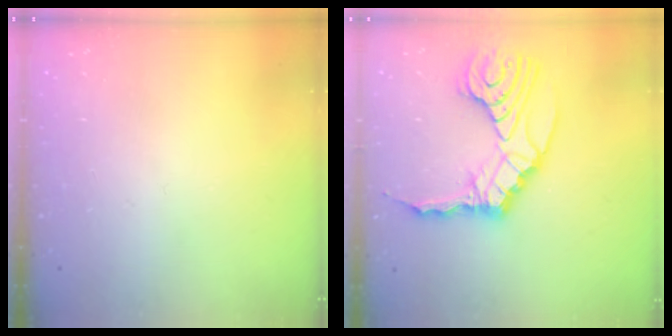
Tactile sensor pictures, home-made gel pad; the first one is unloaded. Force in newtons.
{"total": 15.4, "press": 15.2, "slide": 2.1}